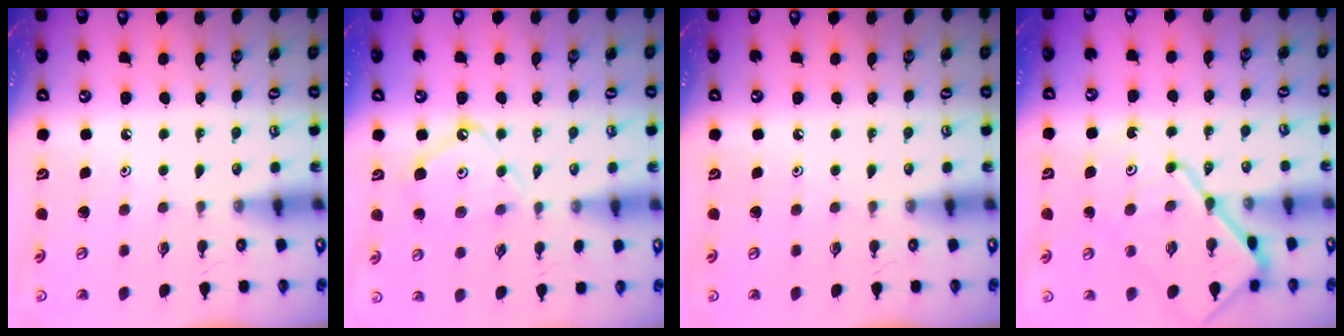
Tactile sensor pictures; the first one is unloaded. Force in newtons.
{"total": 8.6, "press": 8.6, "slide": 0.9}
{"total": 0.0}
{"total": 13.1, "press": 13.1, "slide": 1.3}